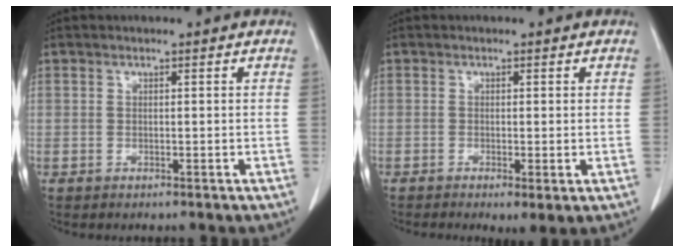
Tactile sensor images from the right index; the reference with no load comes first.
{"total": 2.4, "force": [-0.8, 0.6, 2.2], "torque": [-0.033, -0.007, -0.006]}